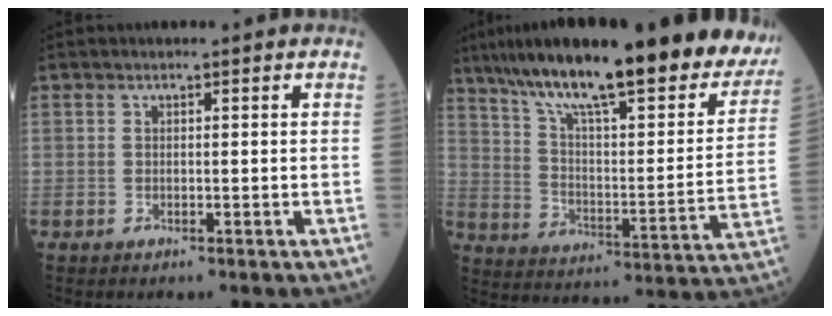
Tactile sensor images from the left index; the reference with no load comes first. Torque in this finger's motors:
{"motor_torque": [0.99, -1.14, 1.05, 0.21]}